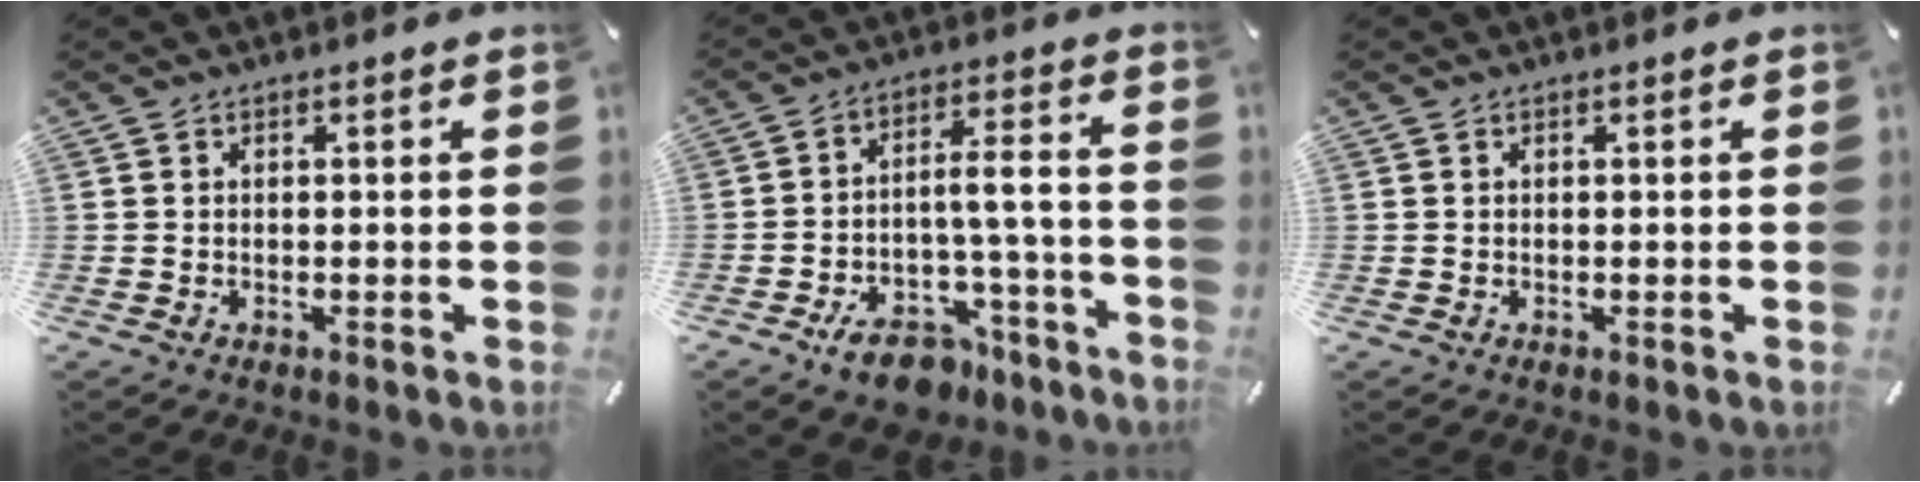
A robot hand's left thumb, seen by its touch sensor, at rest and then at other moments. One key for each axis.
{"total": 11.8, "fx": -5.7, "fy": 6.4, "fz": 8.2, "tx": -0.120, "ty": 0.049, "tz": -0.091}
{"total": 0.0}